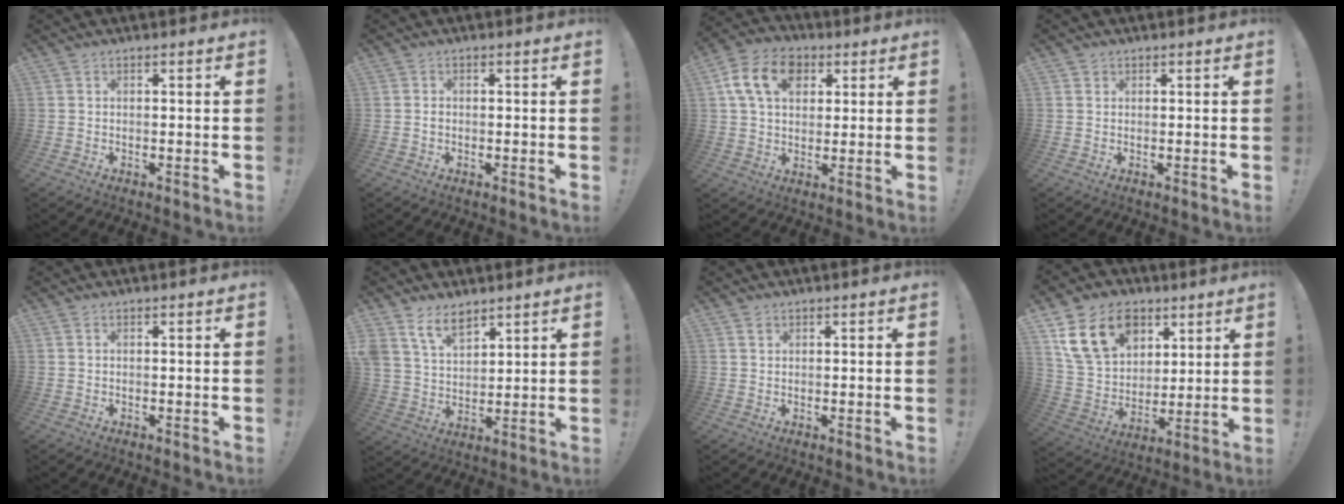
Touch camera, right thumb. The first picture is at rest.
{"total": 0.6, "force": [-0.4, 0.4, 0.2], "torque": [-0.011, 0.005, -0.006]}
{"total": 14.2, "force": [4.8, 10.4, 8.5], "torque": [-0.134, 0.003, 0.095]}
{"total": 1.0, "force": [0.6, 0.7, 0.0], "torque": [0.006, -0.002, 0.011]}
{"total": 0.0}
{"total": 9.8, "force": [7.2, 5.1, 4.2], "torque": [-0.091, -0.033, 0.142]}
{"total": 1.3, "force": [0.9, 0.9, 0.3], "torque": [0.000, -0.001, 0.016]}
{"total": 18.5, "force": [8.8, 13.4, 9.2], "torque": [-0.150, -0.031, 0.172]}